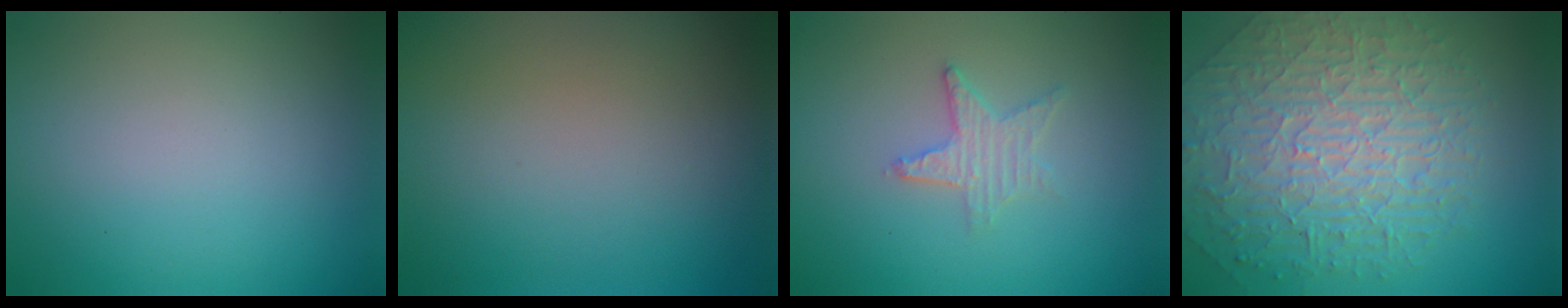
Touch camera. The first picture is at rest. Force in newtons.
{"total": 0.0}
{"total": 2.3, "press": 2.2, "slide": 0.4}
{"total": 10.2, "press": 6.7, "slide": 7.6}